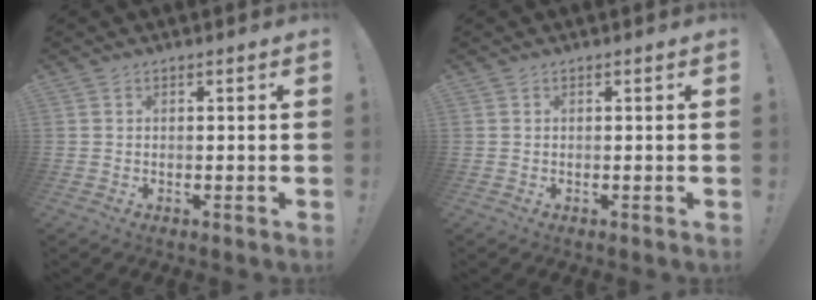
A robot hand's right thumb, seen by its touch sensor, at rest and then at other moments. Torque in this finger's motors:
{"motor_torque": [0.00, 0.00, -0.10, 0.10, 0.00]}